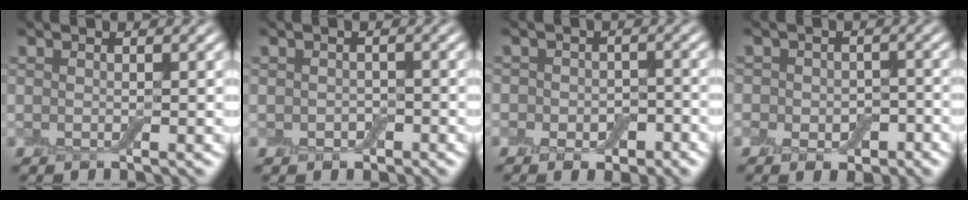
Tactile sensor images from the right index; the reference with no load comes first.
{"total": 1.1, "force": [-0.4, 0.9, 0.5], "torque": [-0.007, -0.004, -0.010]}
{"total": 4.0, "force": [-1.7, 2.9, 2.2], "torque": [-0.010, 0.001, -0.032]}
{"total": 4.0, "force": [-1.4, 3.1, 2.2], "torque": [-0.014, -0.003, -0.027]}